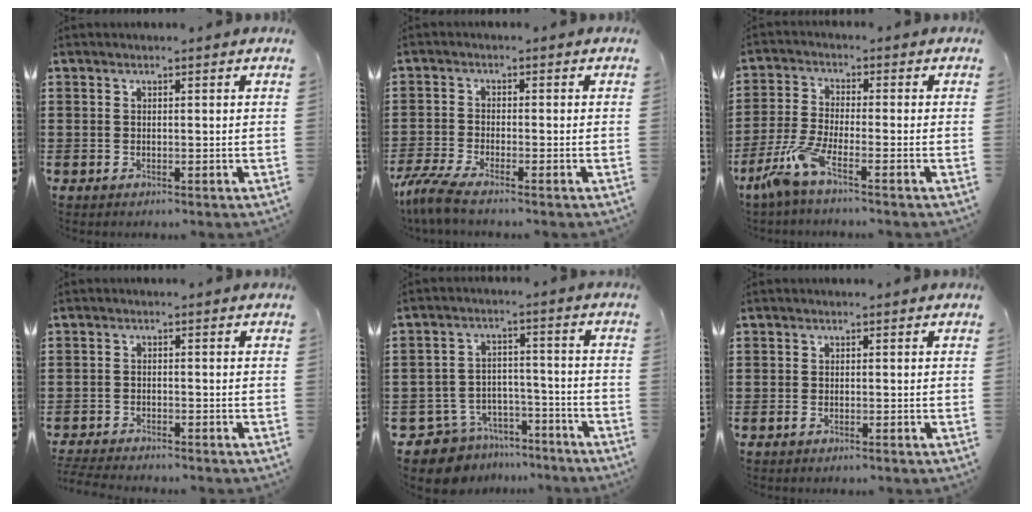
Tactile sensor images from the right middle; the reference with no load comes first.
{"total": 4.1, "force": [-3.4, 0.0, 2.2], "torque": [-0.075, -0.023, -0.075]}
{"total": 5.9, "force": [-4.0, 0.7, 4.2], "torque": [-0.112, -0.020, -0.082]}
{"total": 2.8, "force": [-2.8, -0.1, 0.2], "torque": [-0.015, -0.008, -0.059]}
{"total": 8.5, "force": [-8.1, 2.3, 1.0], "torque": [-0.028, 0.024, -0.158]}
{"total": 0.6, "force": [-0.5, 0.1, 0.4], "torque": [-0.009, -0.002, -0.008]}